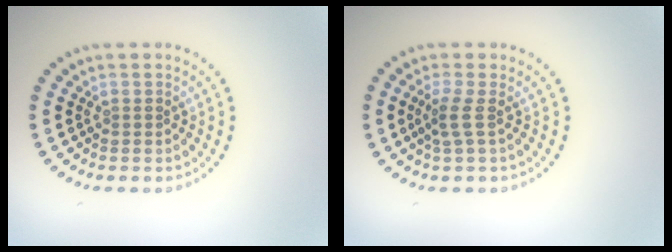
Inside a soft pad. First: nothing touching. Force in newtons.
{"total": 1.8, "press": 1.1, "slide": 1.4}